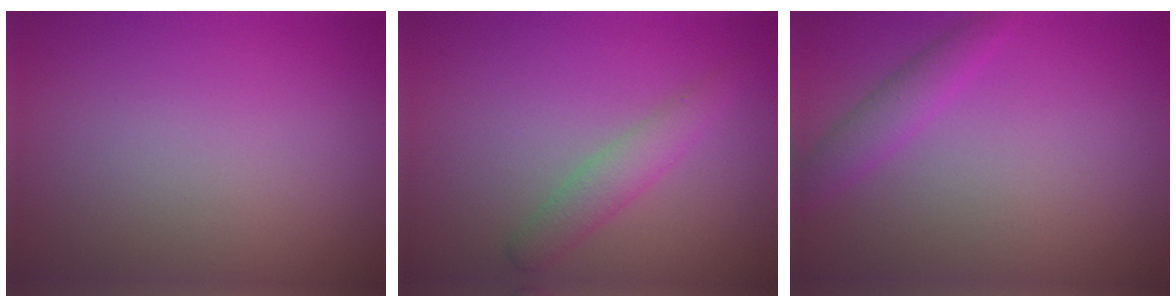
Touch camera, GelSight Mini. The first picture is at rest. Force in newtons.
{"total": 2.3, "press": 2.3, "slide": 0.2}
{"total": 2.2, "press": 2.2, "slide": 0.1}